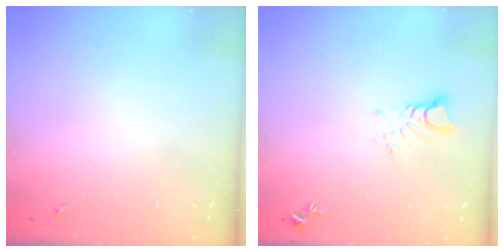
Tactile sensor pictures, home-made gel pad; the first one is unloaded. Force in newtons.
{"total": 4.0, "press": 4.0, "slide": 0.3}